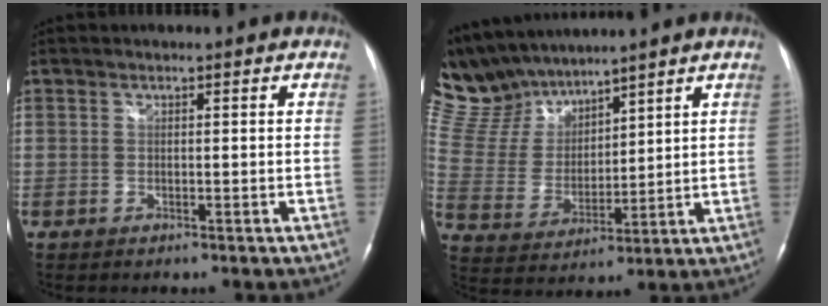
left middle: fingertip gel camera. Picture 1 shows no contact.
{"total": 12.2, "force": [11.4, 3.2, 2.9], "torque": [-0.081, 0.017, 0.242]}